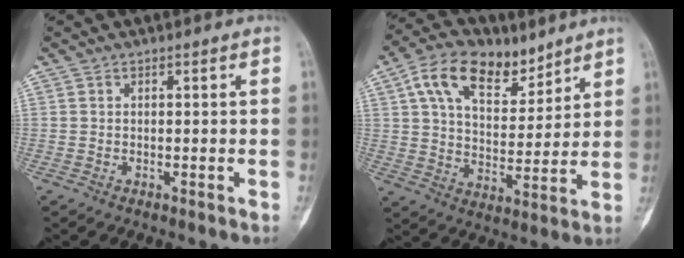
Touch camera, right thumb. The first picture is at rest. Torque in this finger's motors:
{"motor_torque": [-0.28, 0.48, 0.29, -0.01, 0.33]}